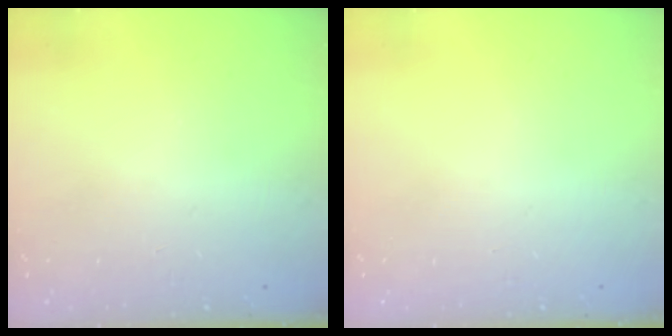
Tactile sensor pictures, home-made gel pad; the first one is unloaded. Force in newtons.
{"total": 0.0}